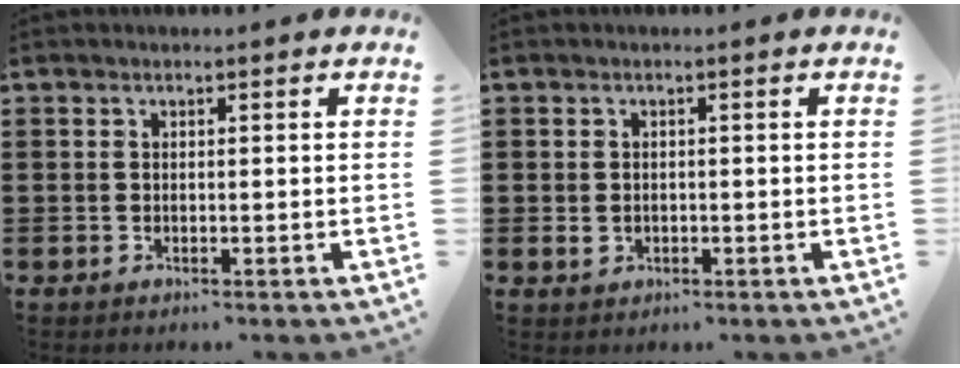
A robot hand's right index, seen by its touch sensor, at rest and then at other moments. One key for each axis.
{"total": 1.4, "fx": -0.2, "fy": 1.2, "fz": 0.8, "tx": -0.017, "ty": 0.005, "tz": -0.004}